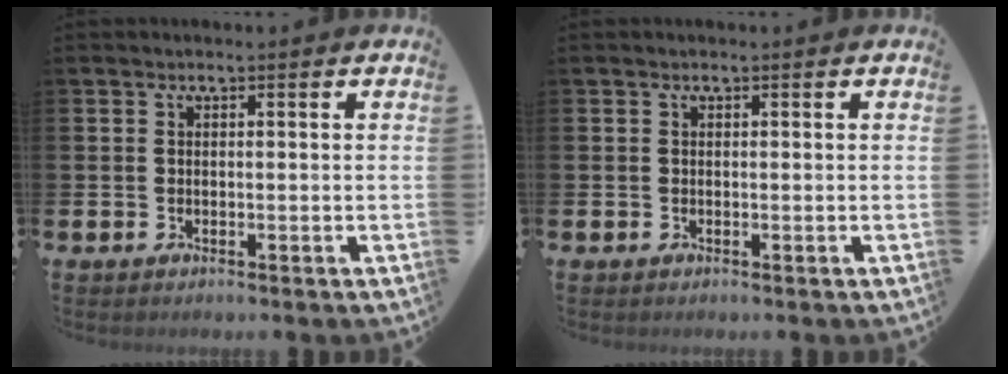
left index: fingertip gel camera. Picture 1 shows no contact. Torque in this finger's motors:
{"motor_torque": [0.72, -1.20, -0.08, -0.01]}